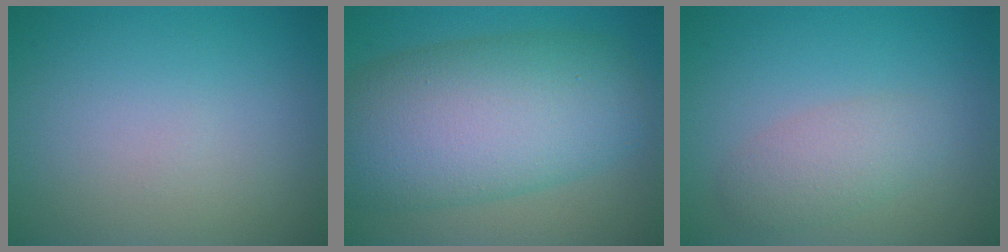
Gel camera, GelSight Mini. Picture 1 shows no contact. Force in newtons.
{"total": 12.0, "press": 12.0, "slide": 0.5}
{"total": 2.5, "press": 2.5, "slide": 0.1}